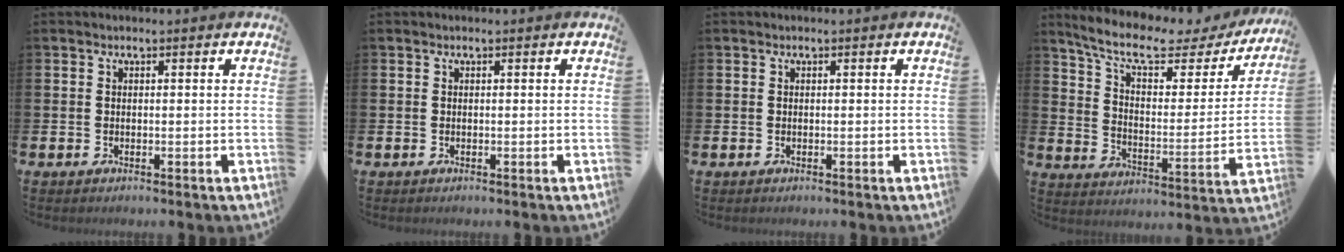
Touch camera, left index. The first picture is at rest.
{"total": 0.0}
{"total": 0.0}
{"total": 9.3, "force": [7.6, 2.6, 4.7], "torque": [-0.118, -0.046, 0.124]}